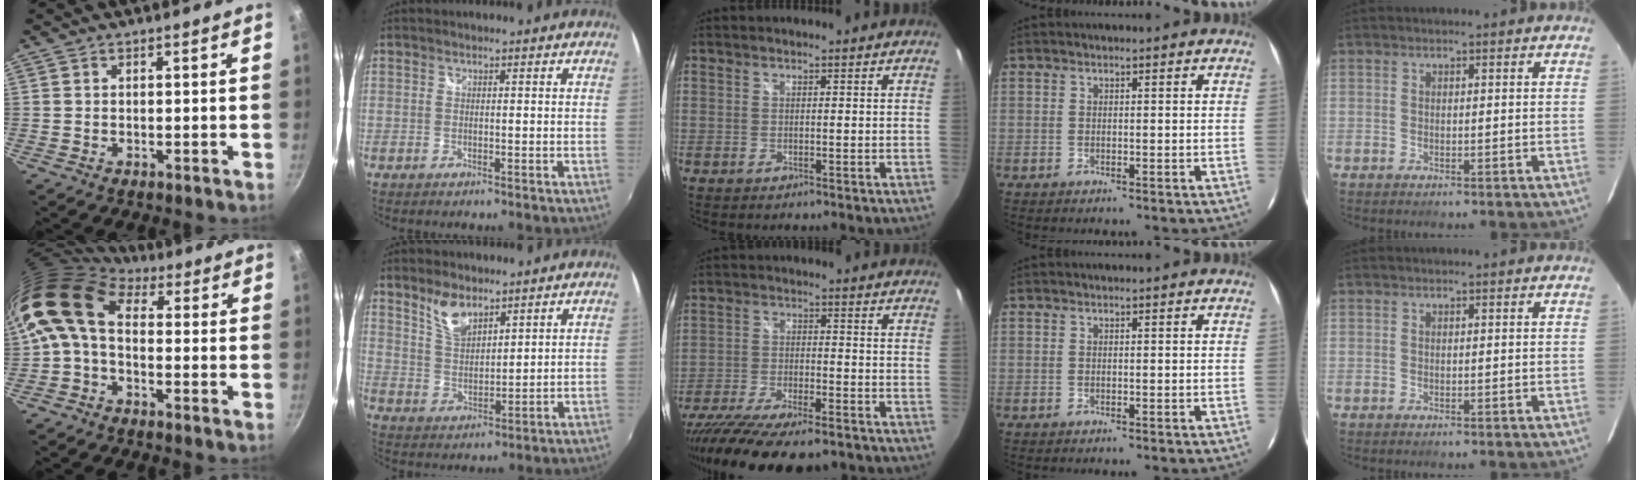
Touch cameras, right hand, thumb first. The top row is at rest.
{"thumb": {"total": 11.8, "force": [0.6, 7.6, 9.1], "torque": [-0.177, 0.026, -0.010]}, "index": {"total": 6.7, "force": [4.9, 2.8, 3.7], "torque": [-0.065, 0.005, 0.098]}, "middle": {"total": 19.7, "force": [-16.1, 4.7, 10.3], "torque": [-0.204, -0.048, -0.255]}}